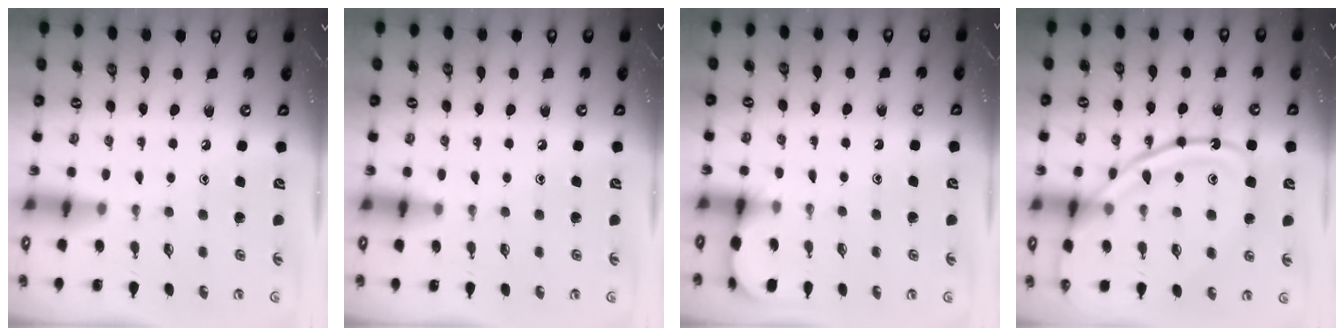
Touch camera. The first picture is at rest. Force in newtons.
{"total": 5.1, "press": 5.0, "slide": 0.7}
{"total": 2.8, "press": 2.8, "slide": 0.3}
{"total": 19.4, "press": 19.3, "slide": 1.9}